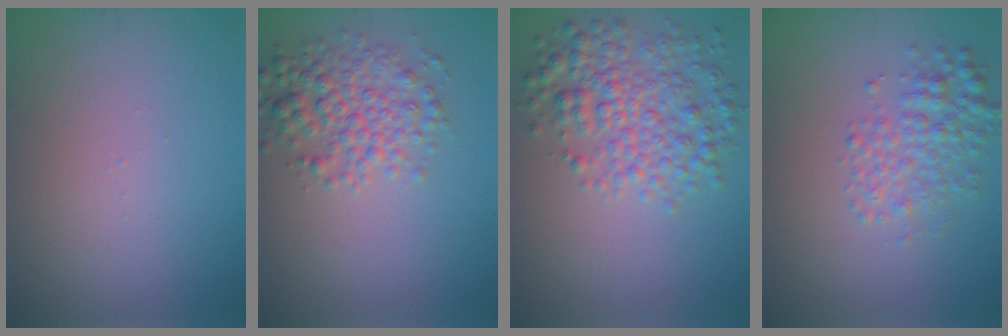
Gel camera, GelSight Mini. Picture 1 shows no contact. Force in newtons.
{"total": 4.0, "press": 4.0, "slide": 0.1}
{"total": 5.5, "press": 5.5, "slide": 0.1}
{"total": 3.3, "press": 3.3, "slide": 0.1}